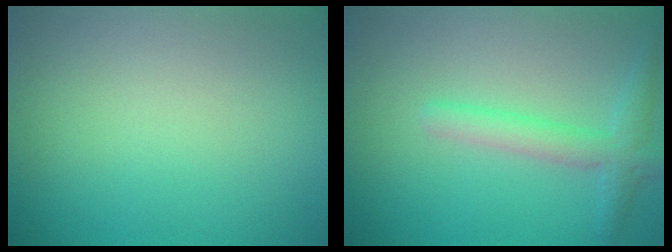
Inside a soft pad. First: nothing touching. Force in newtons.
{"total": 2.8, "press": 2.8, "slide": 0.1}